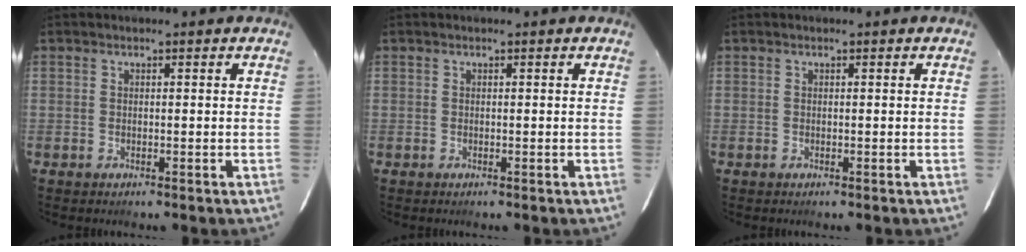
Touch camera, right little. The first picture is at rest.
{"total": 0.0}
{"total": 0.0}